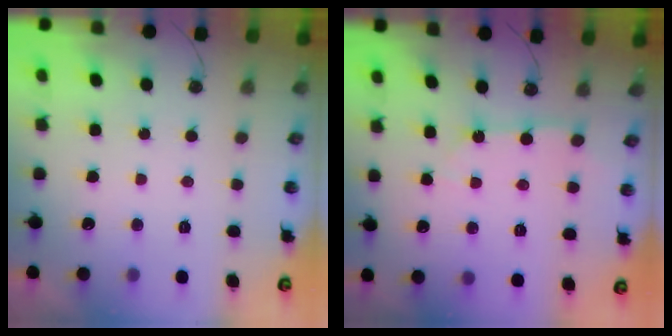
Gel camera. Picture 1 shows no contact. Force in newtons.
{"total": 3.0, "press": 2.9, "slide": 0.3}